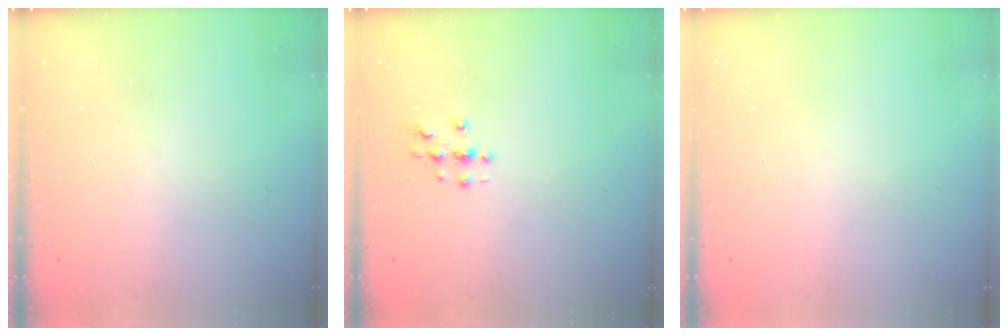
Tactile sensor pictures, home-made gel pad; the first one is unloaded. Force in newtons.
{"total": 2.7, "press": 2.7, "slide": 0.3}
{"total": 0.0}